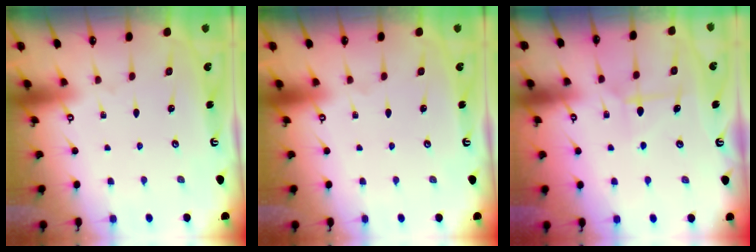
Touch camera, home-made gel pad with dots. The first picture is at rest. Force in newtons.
{"total": 0.0}
{"total": 7.3, "press": 7.3, "slide": 0.3}